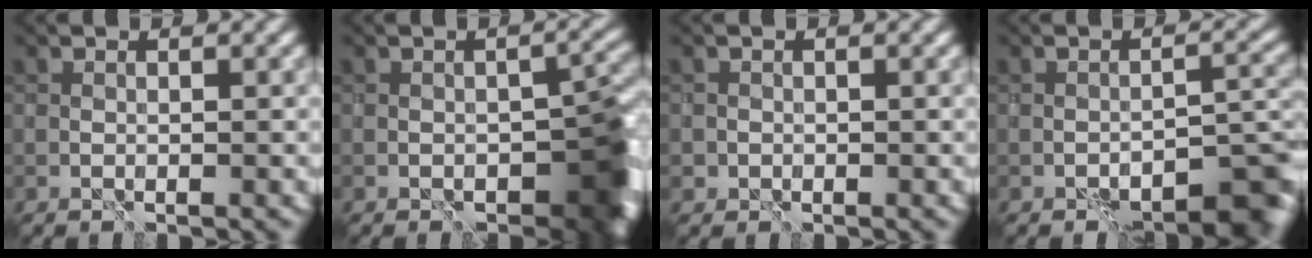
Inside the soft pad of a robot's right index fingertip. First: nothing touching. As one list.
[{"total": 8.2, "force": [-3.9, 4.1, 5.9], "torque": [-0.062, -0.011, -0.045]}, {"total": 0.9, "force": [-0.3, 0.7, -0.4], "torque": [0.012, 0.001, -0.006]}, {"total": 6.5, "force": [-5.0, 2.1, 3.7], "torque": [-0.033, 0.008, -0.068]}]